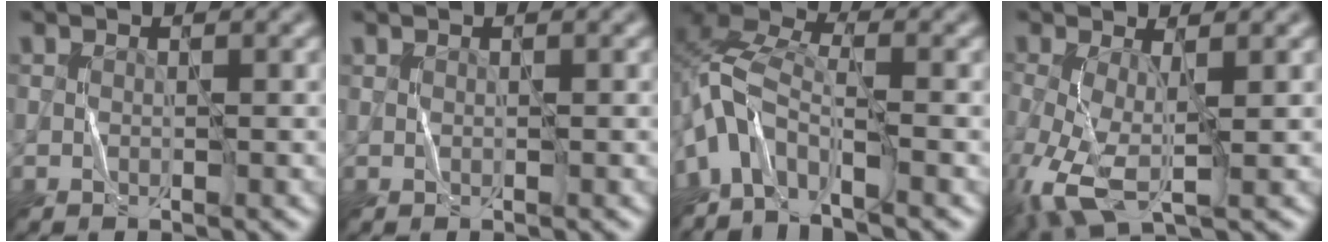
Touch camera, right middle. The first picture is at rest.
{"total": 0.0}
{"total": 5.7, "force": [-3.2, 2.7, 3.9], "torque": [-0.076, 0.007, -0.077]}
{"total": 6.0, "force": [-1.5, 2.3, 5.3], "torque": [-0.136, -0.012, -0.034]}